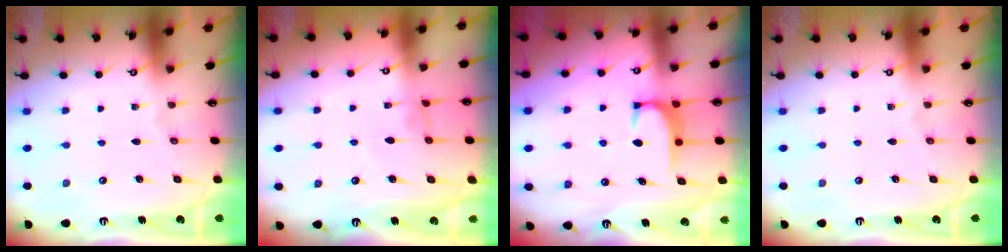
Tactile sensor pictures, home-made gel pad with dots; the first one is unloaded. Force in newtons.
{"total": 0.8, "press": 0.6, "slide": 0.5}
{"total": 1.9, "press": 1.9, "slide": 0.5}
{"total": 0.0}